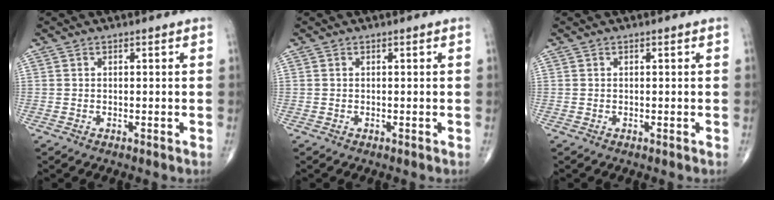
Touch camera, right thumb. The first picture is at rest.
{"total": 0.0}
{"total": 0.0}